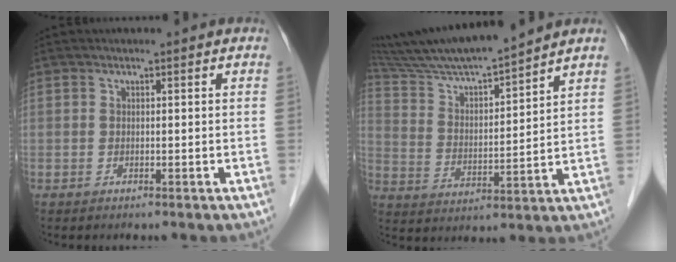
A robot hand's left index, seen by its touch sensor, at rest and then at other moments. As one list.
[{"total": 14.8, "force": [13.3, -0.7, 6.4], "torque": [-0.124, 0.008, 0.235]}]